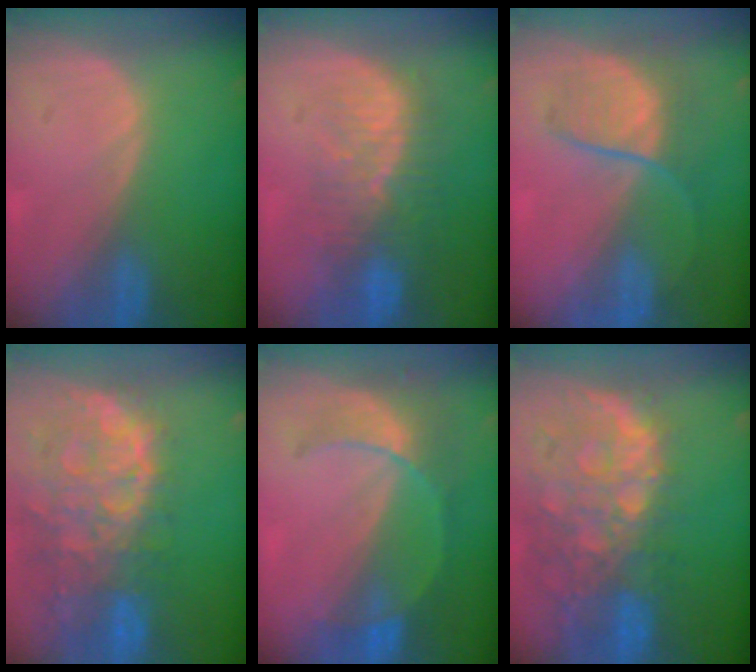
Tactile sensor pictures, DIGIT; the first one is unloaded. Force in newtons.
{"total": 9.7, "press": 8.5, "slide": 4.8}
{"total": 6.6, "press": 6.5, "slide": 1.3}
{"total": 13.6, "press": 11.1, "slide": 7.8}
{"total": 8.0, "press": 7.0, "slide": 3.8}
{"total": 13.2, "press": 10.8, "slide": 7.6}